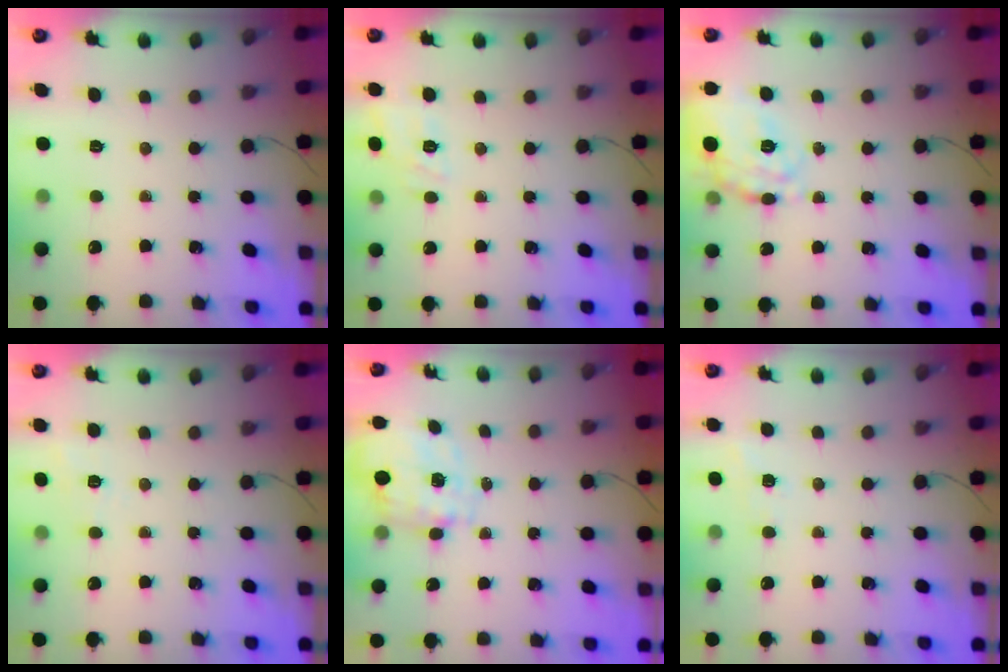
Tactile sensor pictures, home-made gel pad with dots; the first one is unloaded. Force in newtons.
{"total": 10.2, "press": 10.2, "slide": 1.1}
{"total": 19.5, "press": 19.5, "slide": 0.5}
{"total": 3.7, "press": 3.3, "slide": 1.7}
{"total": 2.8, "press": 2.6, "slide": 1.2}
{"total": 2.7, "press": 2.2, "slide": 1.6}